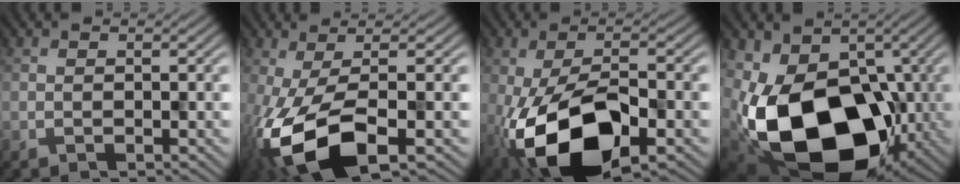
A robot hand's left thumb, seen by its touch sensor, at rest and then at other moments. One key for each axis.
{"total": 11.9, "fx": -4.0, "fy": 4.3, "fz": 10.4, "tx": -0.216, "ty": -0.014, "tz": -0.067}
{"total": 14.6, "fx": -5.4, "fy": 7.0, "fz": 11.7, "tx": -0.218, "ty": -0.025, "tz": -0.090}
{"total": 18.3, "fx": -4.7, "fy": 12.1, "fz": 12.9, "tx": -0.242, "ty": -0.034, "tz": -0.068}